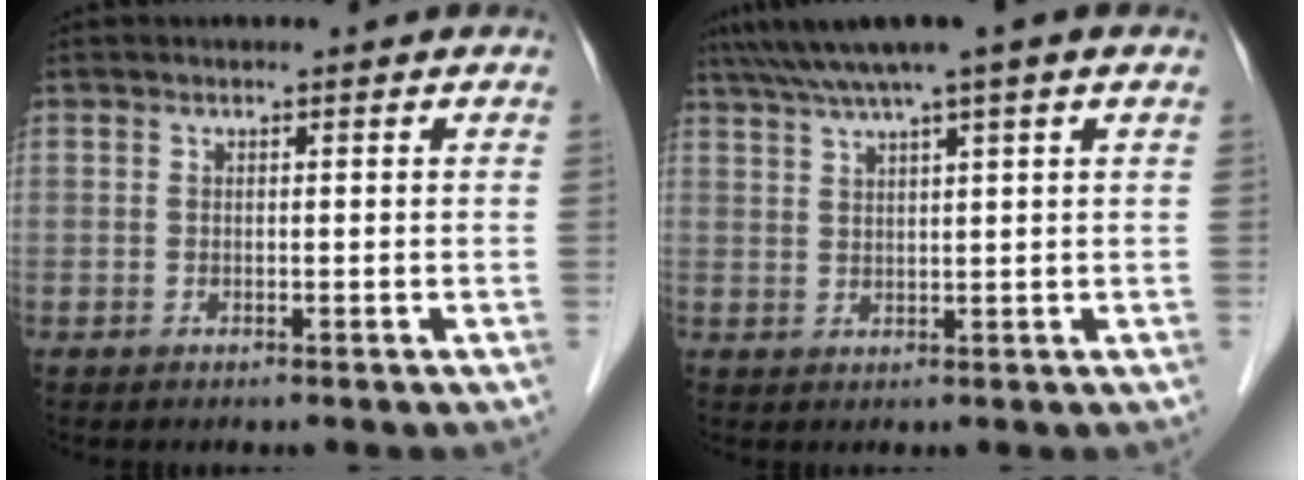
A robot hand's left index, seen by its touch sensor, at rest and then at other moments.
{"total": 7.6, "force": [5.3, -0.7, 5.4], "torque": [-0.092, 0.040, 0.087]}